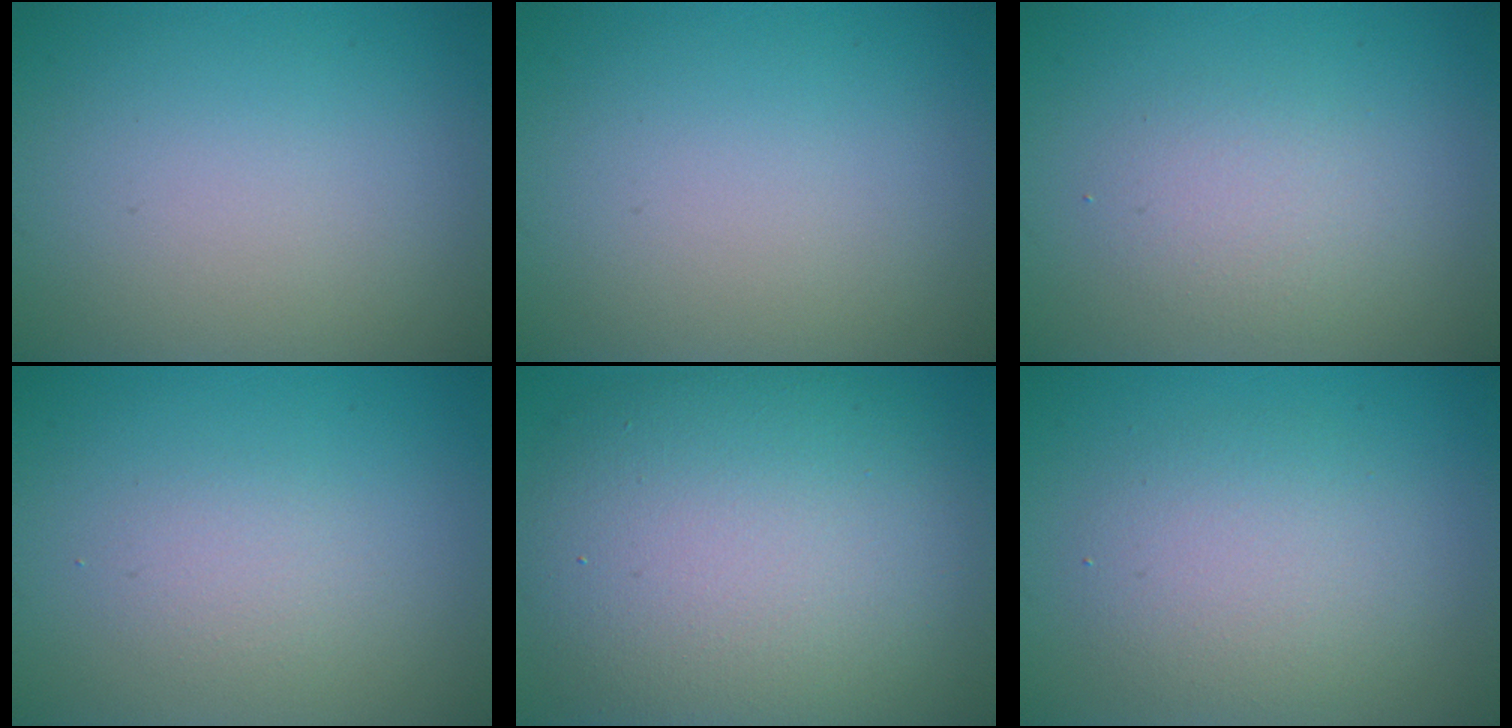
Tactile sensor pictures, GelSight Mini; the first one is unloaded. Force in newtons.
{"total": 0.0}
{"total": 2.2, "press": 2.2, "slide": 0.2}
{"total": 1.6, "press": 1.6, "slide": 0.1}
{"total": 12.8, "press": 12.7, "slide": 1.1}
{"total": 3.8, "press": 3.8, "slide": 0.3}